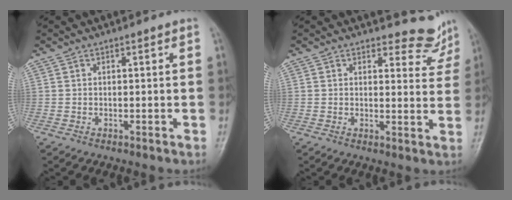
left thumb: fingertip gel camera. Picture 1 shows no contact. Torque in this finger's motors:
{"motor_torque": [-0.14, -0.14, -0.49, -0.23, 0.05]}